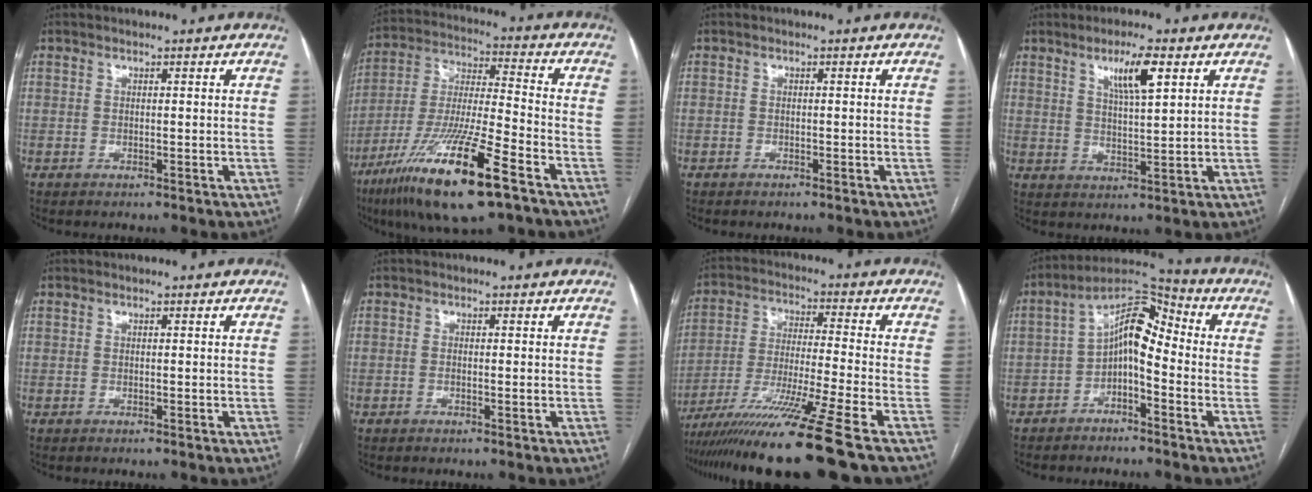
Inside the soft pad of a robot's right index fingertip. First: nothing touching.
{"total": 19.4, "force": [-10.9, 1.7, 16.0], "torque": [-0.320, -0.045, -0.199]}
{"total": 0.5, "force": [-0.5, 0.2, 0.1], "torque": [-0.007, -0.001, -0.007]}
{"total": 6.4, "force": [3.3, 0.7, 5.4], "torque": [-0.096, -0.001, 0.057]}
{"total": 0.0}
{"total": 1.0, "force": [-0.1, 0.1, 1.0], "torque": [-0.020, -0.001, -0.001]}
{"total": 16.4, "force": [-12.1, -2.6, 10.7], "torque": [-0.199, -0.048, -0.211]}
{"total": 9.1, "force": [-1.2, 3.9, 8.2], "torque": [-0.139, 0.044, -0.023]}